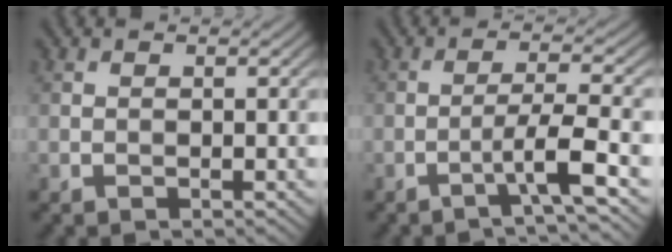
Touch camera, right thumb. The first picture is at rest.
{"total": 5.0, "force": [-2.4, 0.1, 4.4], "torque": [-0.073, 0.017, -0.061]}